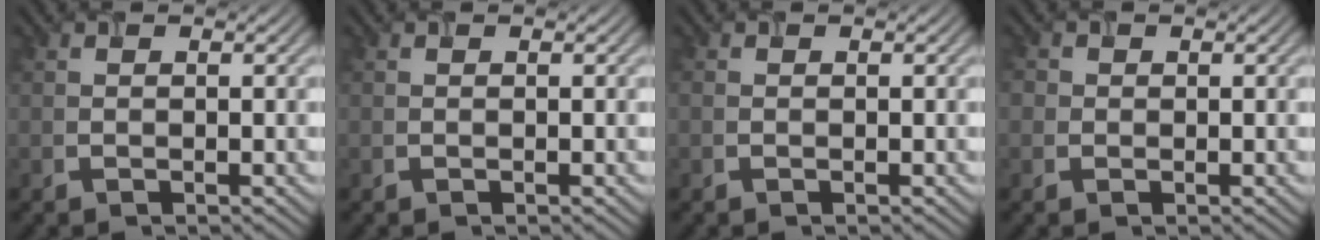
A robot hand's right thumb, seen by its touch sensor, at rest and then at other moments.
{"total": 0.0}
{"total": 0.6, "force": [-0.2, 0.5, 0.3], "torque": [-0.008, -0.002, -0.003]}
{"total": 1.4, "force": [0.1, 1.4, 0.3], "torque": [-0.005, -0.001, -0.004]}